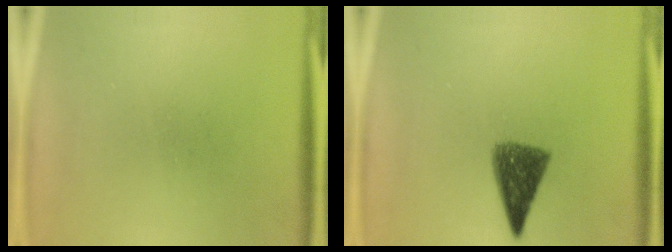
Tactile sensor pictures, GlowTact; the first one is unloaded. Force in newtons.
{"total": 7.3}